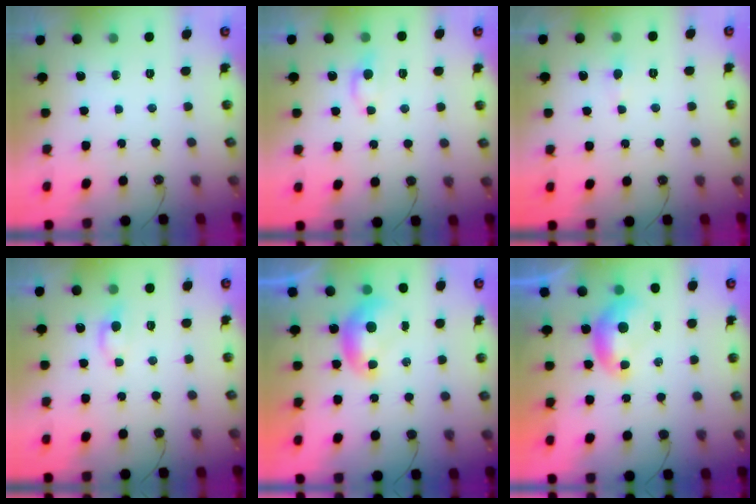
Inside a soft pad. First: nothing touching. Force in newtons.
{"total": 0.6, "press": 0.4, "slide": 0.4}
{"total": 0.7, "press": 0.4, "slide": 0.5}
{"total": 0.6, "press": 0.4, "slide": 0.4}
{"total": 0.0}
{"total": 0.0}